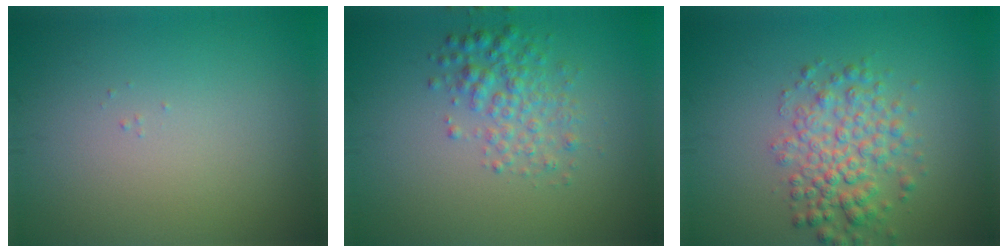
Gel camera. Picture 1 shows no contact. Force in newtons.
{"total": 3.0, "press": 3.0, "slide": 0.1}
{"total": 4.3, "press": 4.3, "slide": 0.1}